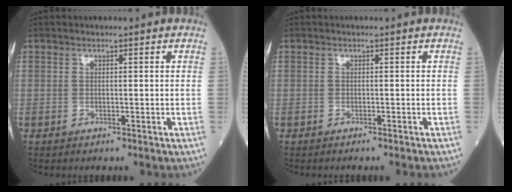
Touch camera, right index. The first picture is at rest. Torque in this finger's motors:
{"motor_torque": [-0.35, 0.00, -0.02, -0.03]}